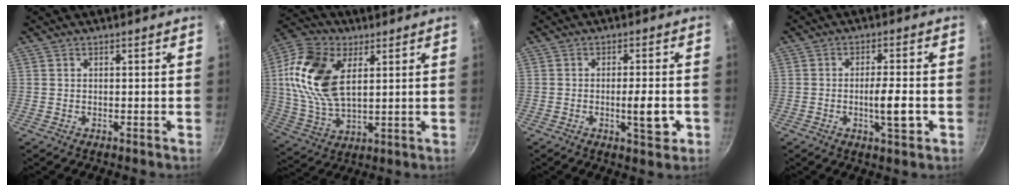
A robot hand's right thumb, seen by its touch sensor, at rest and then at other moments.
{"total": 17.2, "force": [4.6, 9.9, 13.2], "torque": [-0.249, -0.007, 0.087]}
{"total": 6.0, "force": [-1.6, 1.7, 5.5], "torque": [-0.069, 0.006, -0.022]}
{"total": 6.1, "force": [-1.5, 1.4, 5.7], "torque": [-0.088, 0.008, -0.026]}